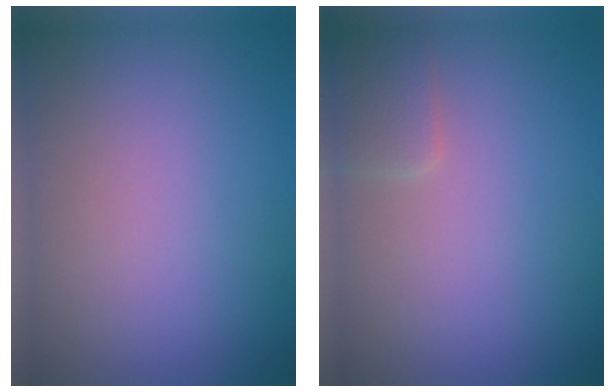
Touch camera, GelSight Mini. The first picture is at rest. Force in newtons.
{"total": 1.6, "press": 1.6, "slide": 0.1}